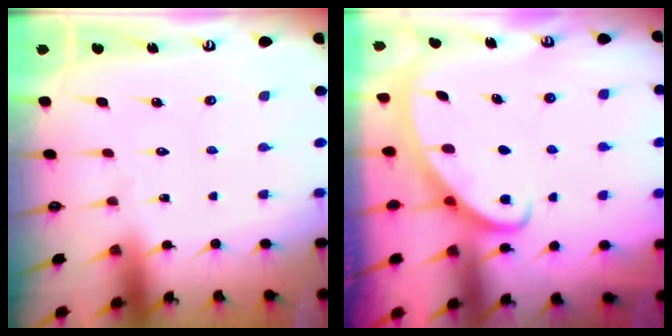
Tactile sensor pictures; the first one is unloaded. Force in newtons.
{"total": 2.9, "press": 2.8, "slide": 0.3}